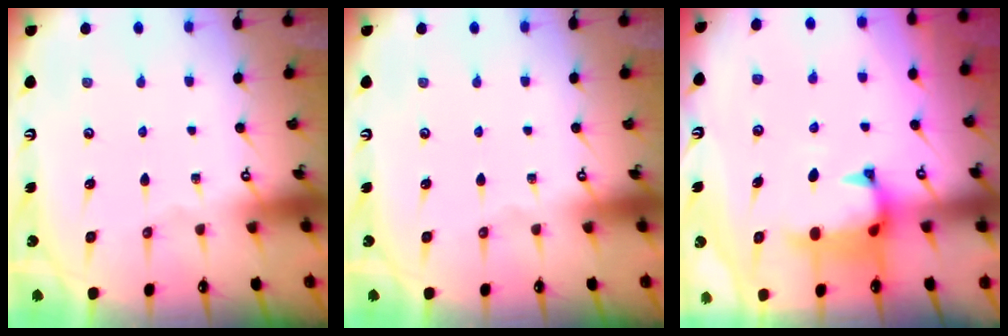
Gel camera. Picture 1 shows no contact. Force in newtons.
{"total": 0.0}
{"total": 1.2, "press": 0.6, "slide": 1.0}